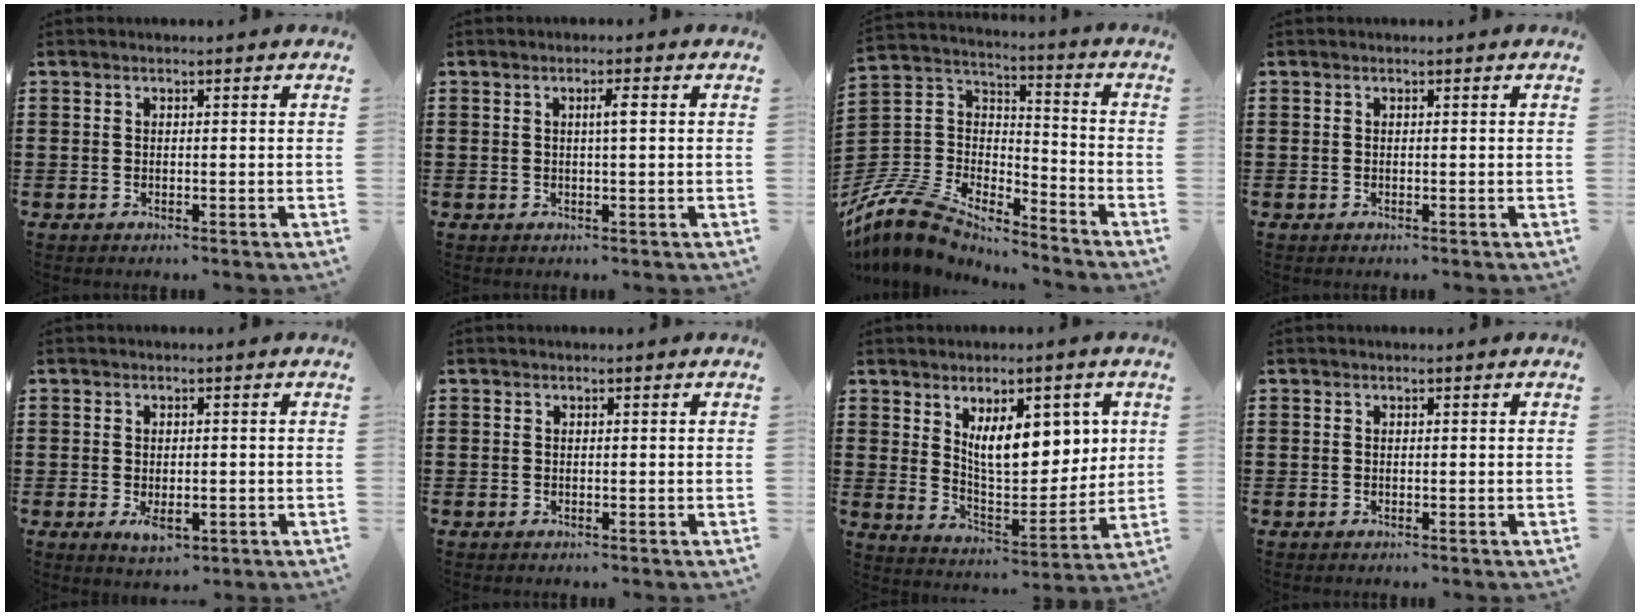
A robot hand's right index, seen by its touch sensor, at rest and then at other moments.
{"total": 1.9, "force": [0.4, 0.1, 1.9], "torque": [-0.036, 0.002, 0.004]}
{"total": 10.4, "force": [-9.6, 2.9, 2.7], "torque": [-0.091, 0.003, -0.201]}
{"total": 0.0}
{"total": 2.9, "force": [-0.9, 1.4, 2.4], "torque": [-0.050, -0.002, -0.017]}
{"total": 0.0}
{"total": 10.9, "force": [4.3, 5.0, 8.6], "torque": [-0.129, -0.012, 0.071]}
{"total": 0.0}